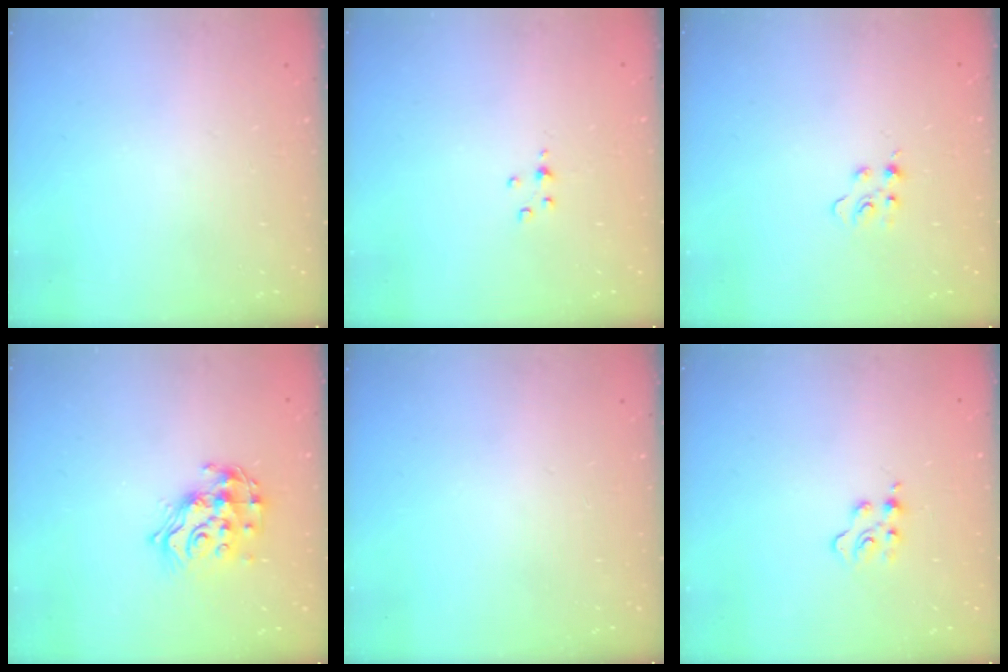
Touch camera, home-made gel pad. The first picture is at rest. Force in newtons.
{"total": 2.9, "press": 2.8, "slide": 0.4}
{"total": 4.5, "press": 4.5, "slide": 0.6}
{"total": 13.9, "press": 13.9, "slide": 1.1}
{"total": 0.0}
{"total": 4.7, "press": 4.7, "slide": 0.5}